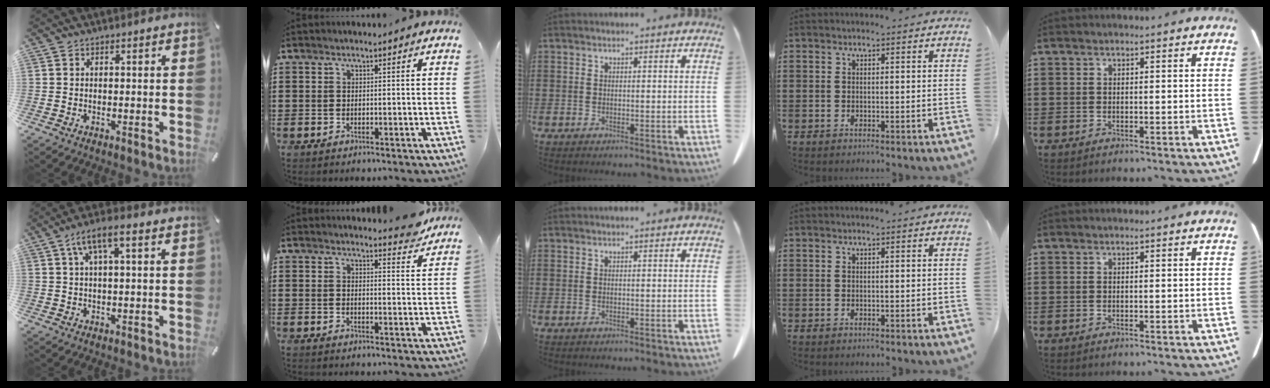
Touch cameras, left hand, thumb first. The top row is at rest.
{"thumb": {"total": 6.4, "force": [1.8, 1.7, 5.9], "torque": [-0.113, 0.005, 0.032]}, "index": {"total": 3.7, "force": [3.6, 0.1, 1.0], "torque": [-0.013, -0.015, 0.064]}}